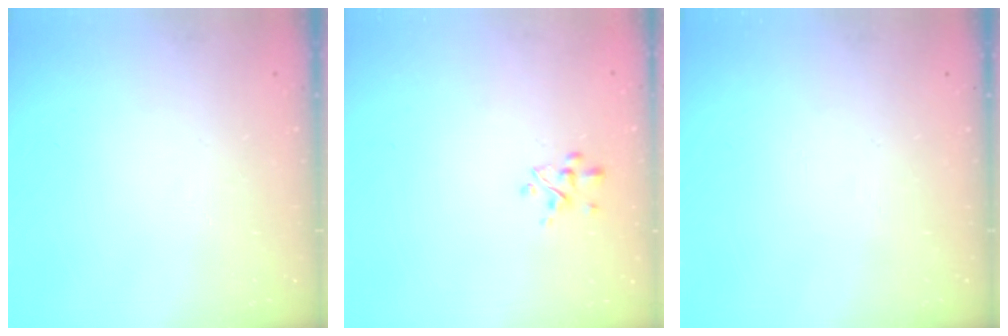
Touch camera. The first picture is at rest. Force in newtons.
{"total": 2.5, "press": 2.5, "slide": 0.5}
{"total": 0.0}